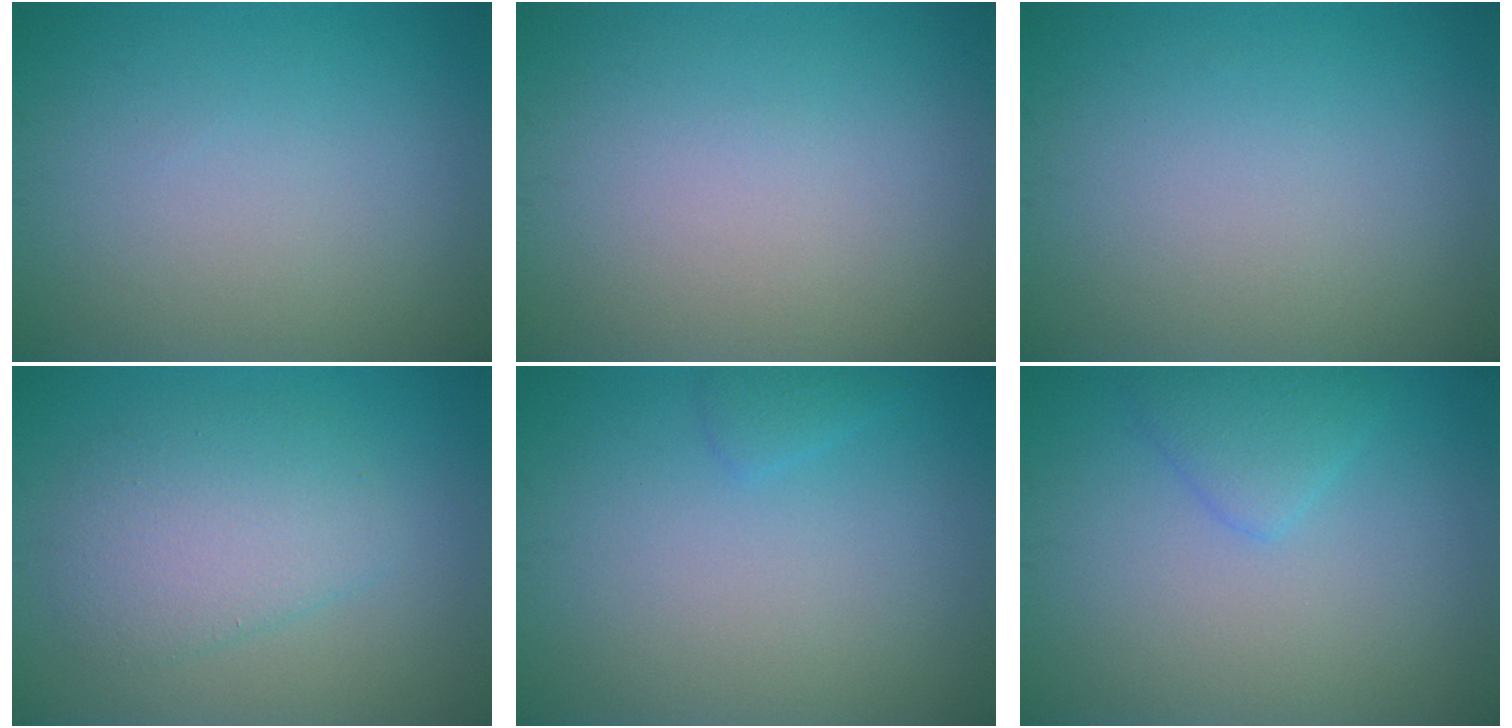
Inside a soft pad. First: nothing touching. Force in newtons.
{"total": 0.0}
{"total": 0.0}
{"total": 4.1, "press": 4.1, "slide": 0.2}
{"total": 0.9, "press": 0.9, "slide": 0.1}
{"total": 2.1, "press": 2.1, "slide": 0.2}